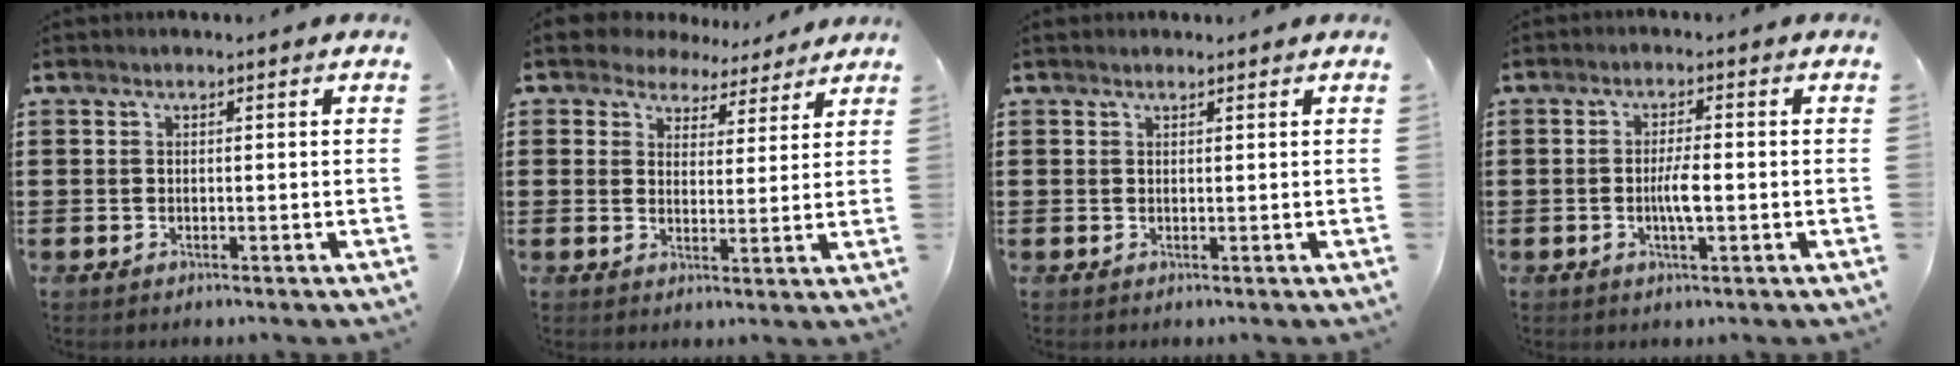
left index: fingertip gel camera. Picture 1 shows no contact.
{"total": 5.2, "force": [4.7, 2.2, 0.2], "torque": [-0.032, -0.015, 0.087]}
{"total": 0.8, "force": [0.6, 0.4, 0.0], "torque": [-0.001, 0.003, 0.012]}
{"total": 3.6, "force": [-0.6, 0.7, 3.5], "torque": [-0.069, -0.002, -0.013]}